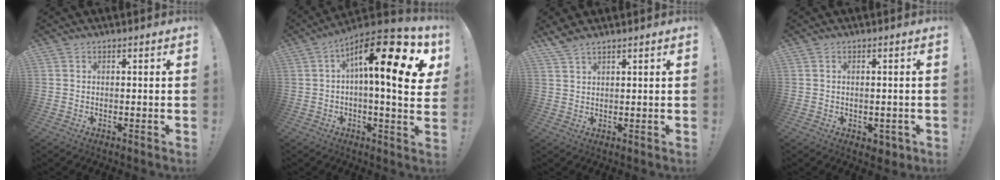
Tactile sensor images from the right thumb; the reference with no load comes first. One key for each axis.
{"total": 18.7, "fx": 5.9, "fy": 4.8, "fz": 17.1, "tx": -0.264, "ty": -0.032, "tz": 0.086}
{"total": 3.2, "fx": 2.7, "fy": 0.6, "fz": 1.7, "tx": -0.044, "ty": -0.008, "tz": 0.053}
{"total": 2.4, "fx": -0.4, "fy": 1.7, "fz": 1.7, "tx": -0.022, "ty": 0.006, "tz": -0.004}